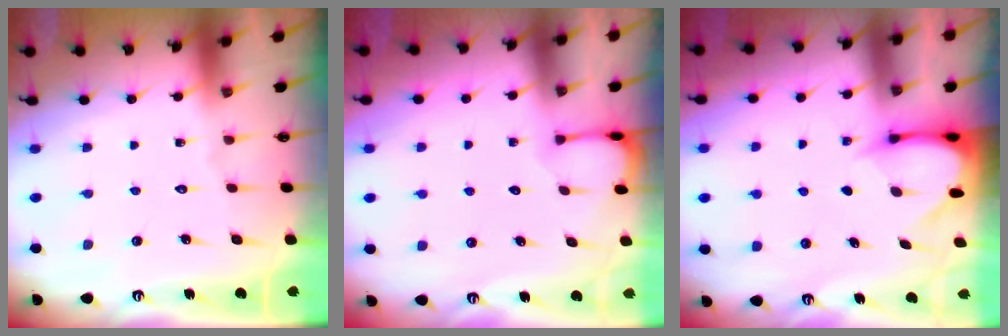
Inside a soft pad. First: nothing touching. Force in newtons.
{"total": 1.9, "press": 1.9, "slide": 0.2}
{"total": 3.3, "press": 3.3, "slide": 0.3}